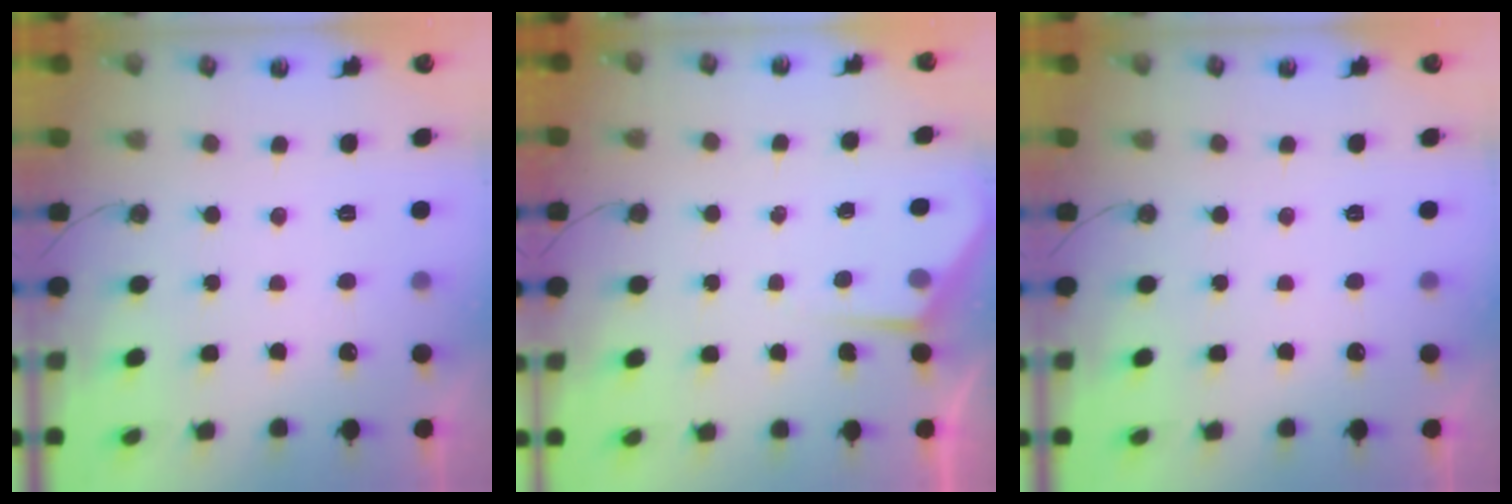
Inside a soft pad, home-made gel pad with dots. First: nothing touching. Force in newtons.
{"total": 3.5, "press": 3.5, "slide": 0.5}
{"total": 0.0}